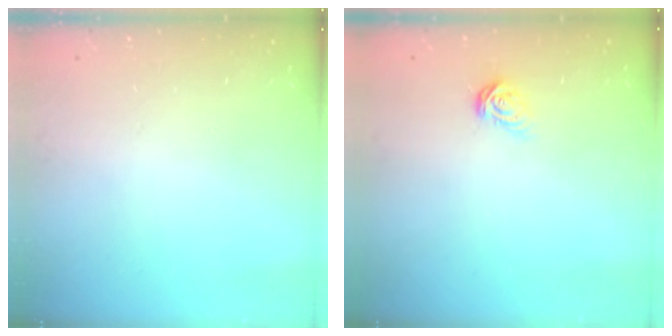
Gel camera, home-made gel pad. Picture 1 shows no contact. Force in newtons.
{"total": 5.4, "press": 5.4, "slide": 0.6}